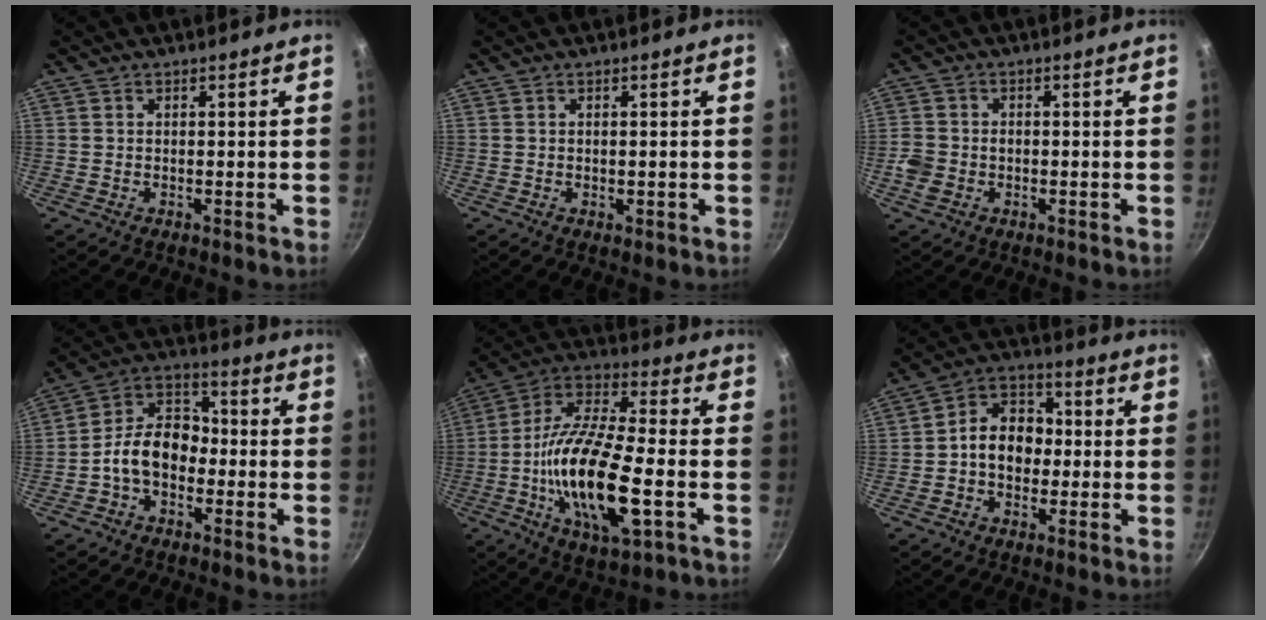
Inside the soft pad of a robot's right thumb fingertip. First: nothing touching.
{"total": 0.7, "force": [-0.1, 0.4, 0.6], "torque": [-0.007, -0.001, -0.002]}
{"total": 4.5, "force": [-1.2, 3.7, 2.2], "torque": [-0.042, 0.014, -0.026]}
{"total": 11.0, "force": [-2.8, 7.8, 7.2], "torque": [-0.083, 0.046, -0.068]}
{"total": 21.0, "force": [-4.6, 7.2, 19.2], "torque": [-0.370, 0.020, -0.099]}
{"total": 10.5, "force": [-0.7, 8.1, 6.6], "torque": [-0.059, 0.032, -0.028]}